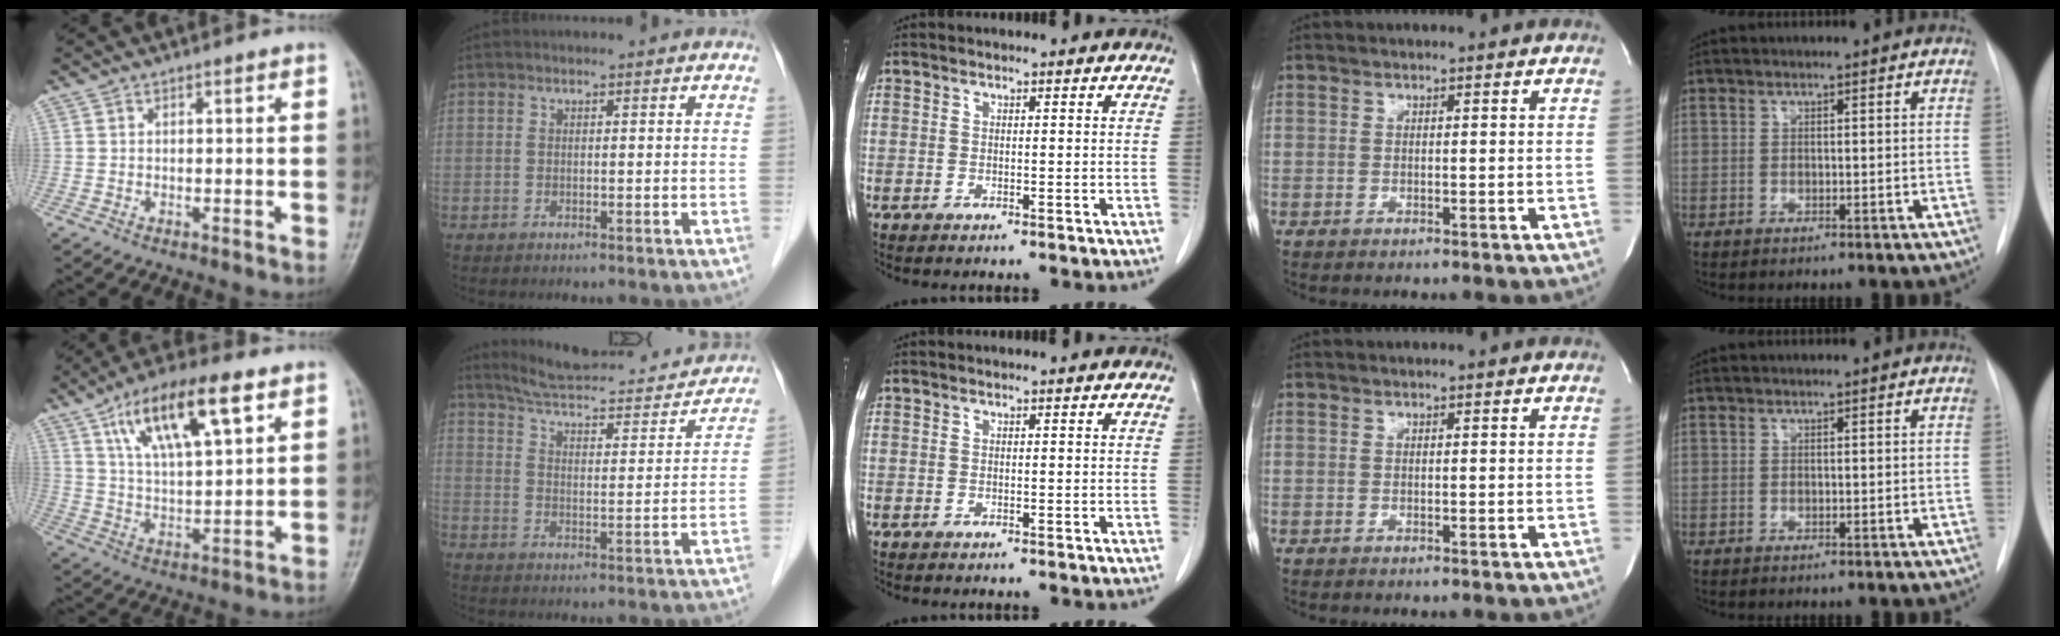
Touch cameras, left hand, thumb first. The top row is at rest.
{"thumb": {"total": 16.7, "force": [8.3, 5.8, 13.3], "torque": [-0.212, -0.016, 0.149]}, "index": {"total": 18.6, "force": [17.6, 2.8, 5.4], "torque": [-0.075, -0.019, 0.234]}}